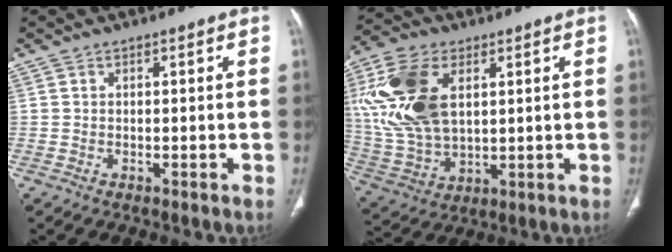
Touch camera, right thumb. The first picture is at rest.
{"total": 18.7, "force": [4.9, 11.1, 14.3], "torque": [-0.292, -0.008, 0.099]}